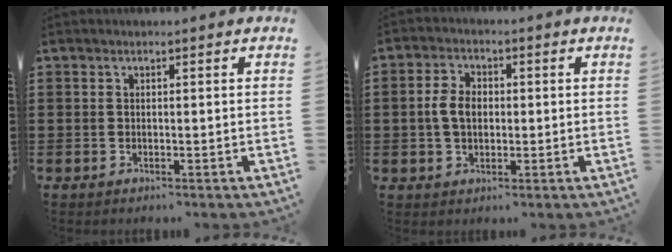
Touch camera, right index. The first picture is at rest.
{"total": 4.5, "force": [0.0, 3.0, 3.4], "torque": [-0.085, 0.007, -0.006]}